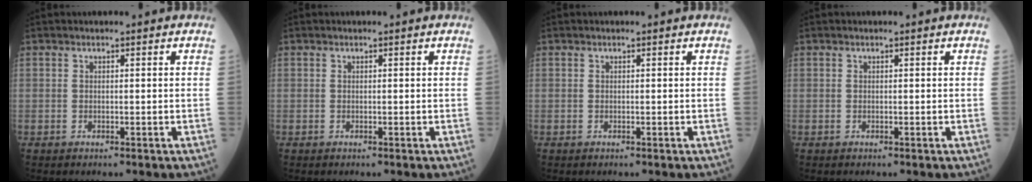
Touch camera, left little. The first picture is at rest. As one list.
[{"total": 0.0}, {"total": 0.0}, {"total": 0.0}]